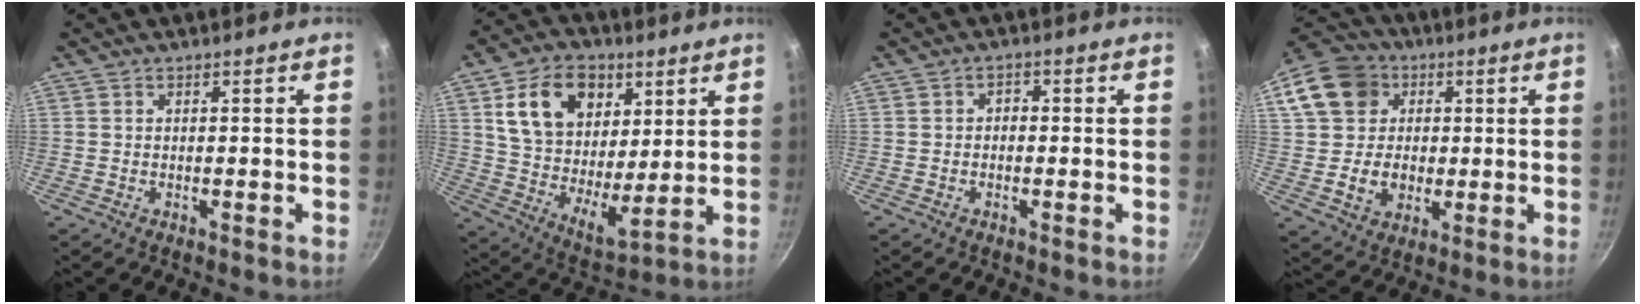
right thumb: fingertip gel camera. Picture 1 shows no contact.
{"total": 18.8, "force": [7.7, 12.2, 11.9], "torque": [-0.175, -0.028, 0.135]}
{"total": 1.5, "force": [-0.3, 1.2, 0.9], "torque": [-0.013, 0.008, -0.008]}
{"total": 16.7, "force": [3.5, 14.2, 8.1], "torque": [-0.132, 0.025, 0.065]}